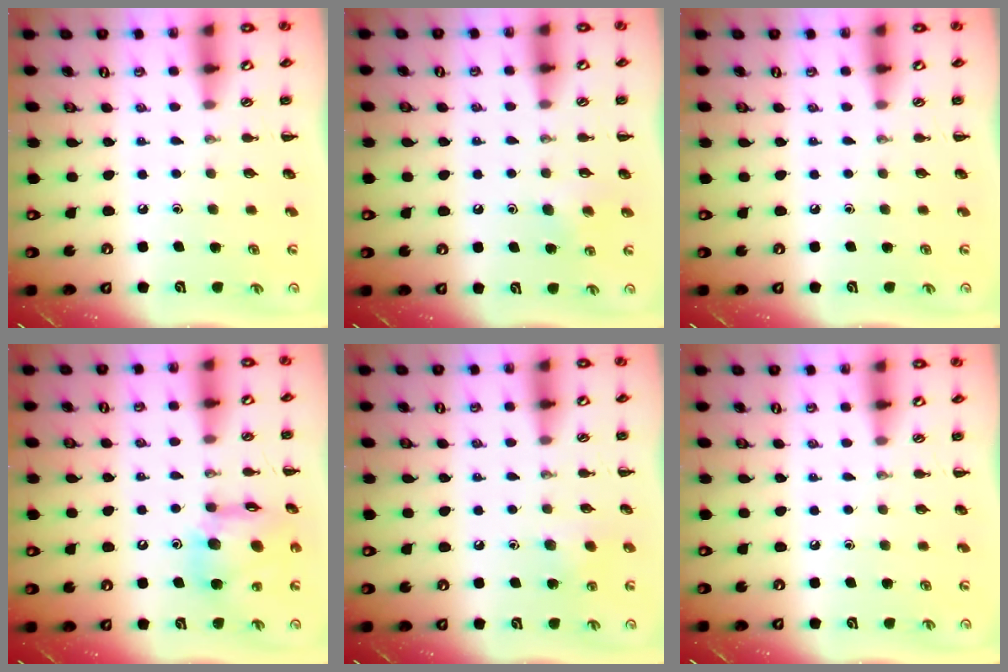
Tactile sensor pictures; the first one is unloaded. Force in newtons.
{"total": 4.9, "press": 4.7, "slide": 1.3}
{"total": 0.0}
{"total": 13.5, "press": 13.1, "slide": 3.4}
{"total": 6.2, "press": 6.0, "slide": 1.5}
{"total": 0.0}